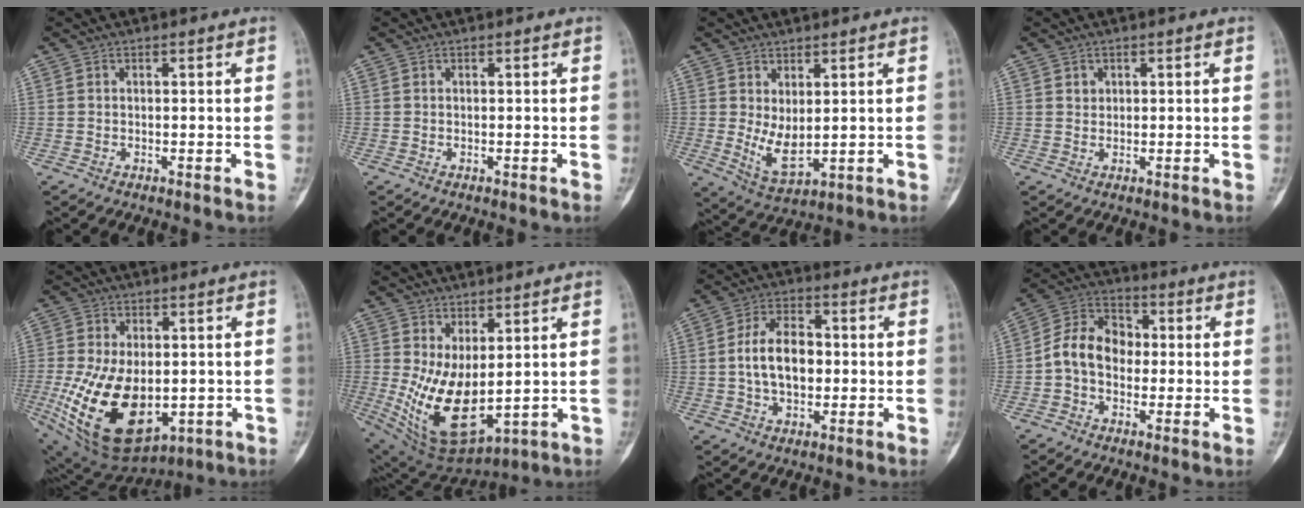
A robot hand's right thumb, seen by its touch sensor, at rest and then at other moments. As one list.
[{"total": 0.0}, {"total": 6.4, "force": [0.8, 3.2, 5.5], "torque": [-0.094, -0.020, 0.032]}, {"total": 1.2, "force": [0.5, 1.0, 0.3], "torque": [0.003, -0.002, 0.009]}, {"total": 20.5, "force": [-3.8, 12.0, 16.1], "torque": [-0.304, -0.012, -0.033]}, {"total": 13.9, "force": [0.5, 7.0, 12.0], "torque": [-0.208, -0.027, 0.040]}, {"total": 10.0, "force": [-0.3, 6.3, 7.7], "torque": [-0.120, 0.019, -0.010]}, {"total": 9.9, "force": [-0.9, 7.5, 6.3], "torque": [-0.094, 0.038, -0.033]}]